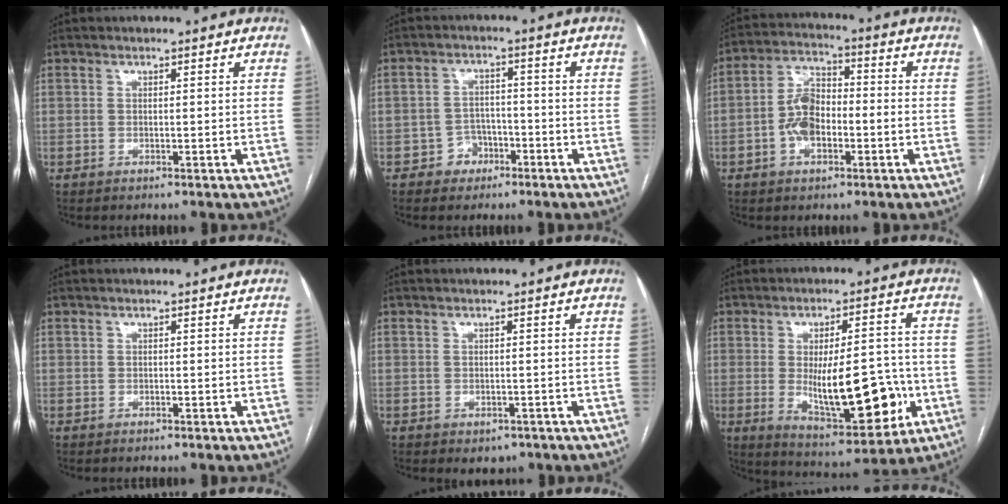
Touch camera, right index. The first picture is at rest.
{"total": 3.9, "force": [-2.1, 3.2, 0.6], "torque": [-0.003, 0.015, -0.033]}
{"total": 7.8, "force": [-2.0, 4.2, 6.3], "torque": [-0.135, 0.022, -0.039]}
{"total": 0.0}
{"total": 2.2, "force": [-1.1, 1.7, 0.9], "torque": [-0.007, 0.001, -0.004]}
{"total": 15.2, "force": [-2.7, 5.0, 14.1], "torque": [-0.214, -0.004, -0.028]}